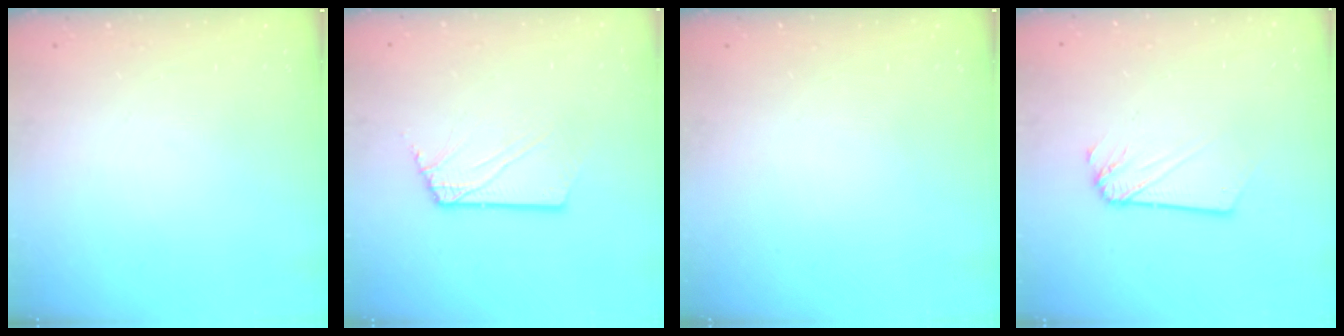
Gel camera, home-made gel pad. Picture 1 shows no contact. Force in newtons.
{"total": 2.5, "press": 2.5, "slide": 0.3}
{"total": 0.0}
{"total": 2.5, "press": 2.5, "slide": 0.1}